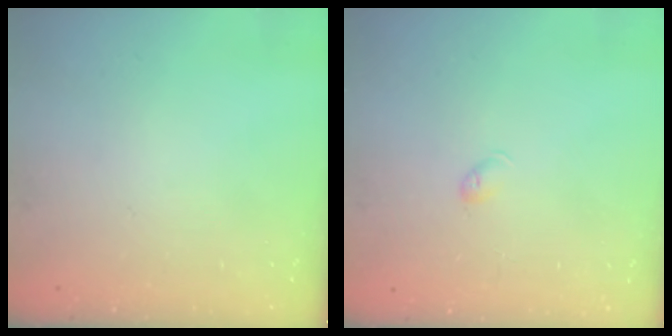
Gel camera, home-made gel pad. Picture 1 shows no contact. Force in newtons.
{"total": 3.3, "press": 3.2, "slide": 0.7}